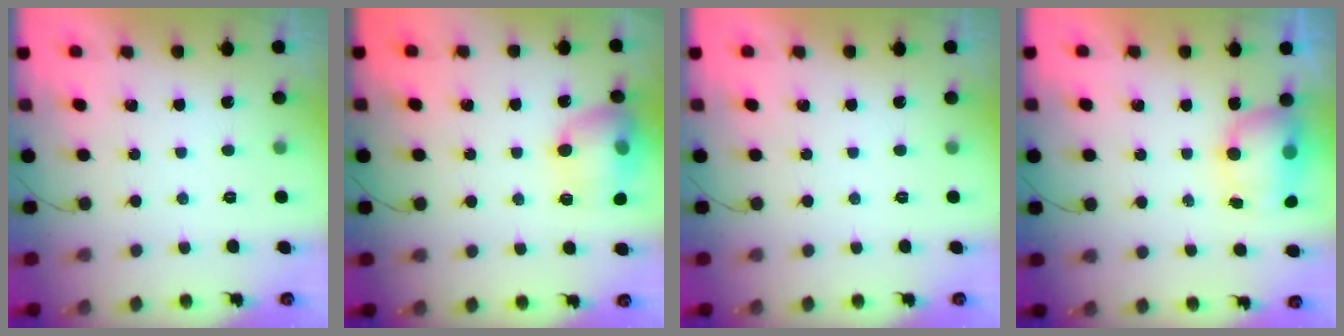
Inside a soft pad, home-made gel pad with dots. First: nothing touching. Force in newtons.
{"total": 14.8, "press": 14.7, "slide": 1.7}
{"total": 0.0}
{"total": 7.7, "press": 7.2, "slide": 2.5}